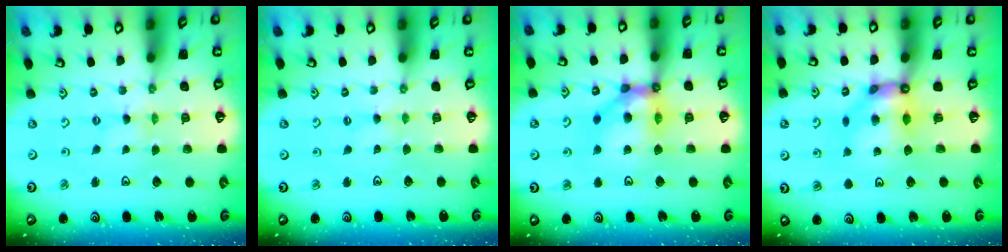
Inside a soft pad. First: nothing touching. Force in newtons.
{"total": 1.4, "press": 1.4, "slide": 0.3}
{"total": 12.3, "press": 12.3, "slide": 1.2}
{"total": 8.5, "press": 8.5, "slide": 0.8}